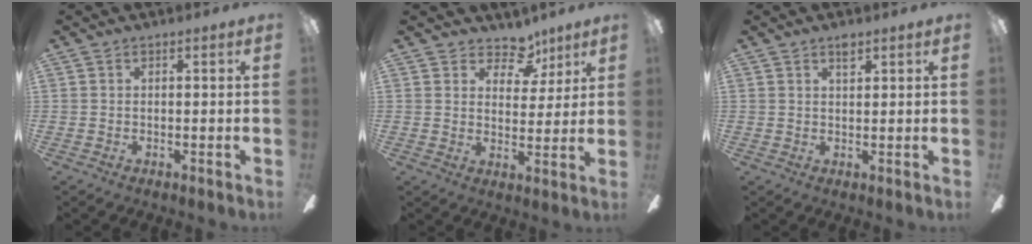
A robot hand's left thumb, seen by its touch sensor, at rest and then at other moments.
{"total": 8.6, "force": [5.8, 5.2, 3.5], "torque": [-0.042, -0.033, 0.101]}
{"total": 2.2, "force": [1.6, 0.8, 1.2], "torque": [-0.019, -0.001, 0.027]}